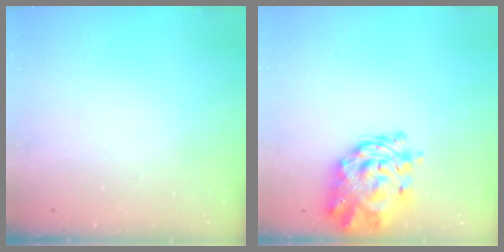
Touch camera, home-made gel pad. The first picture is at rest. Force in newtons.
{"total": 8.9, "press": 8.3, "slide": 3.1}